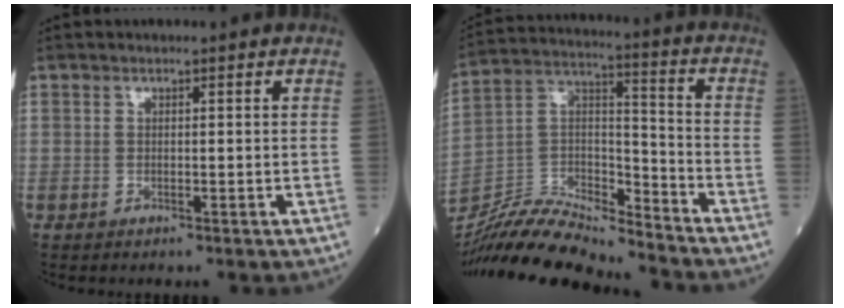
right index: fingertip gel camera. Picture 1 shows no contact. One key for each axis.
{"total": 17.5, "fx": -16.8, "fy": 1.3, "fz": 5.0, "tx": -0.095, "ty": 0.027, "tz": -0.303}